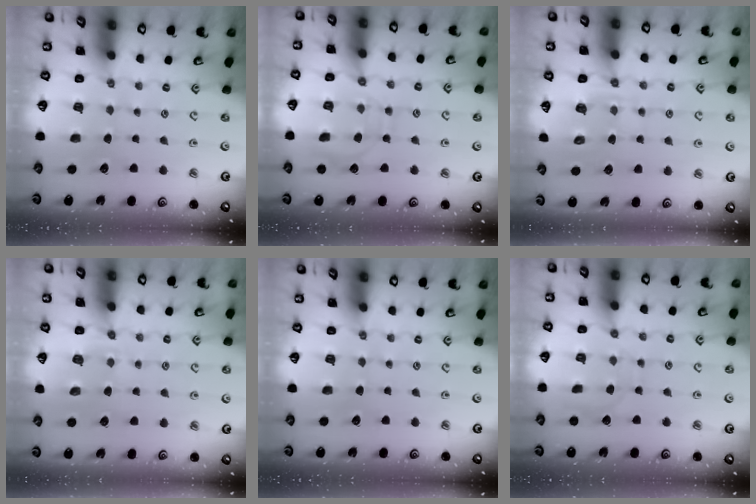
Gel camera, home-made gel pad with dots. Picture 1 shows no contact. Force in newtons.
{"total": 9.0, "press": 9.0, "slide": 1.0}
{"total": 6.7, "press": 6.7, "slide": 0.8}
{"total": 5.1, "press": 4.9, "slide": 1.5}
{"total": 0.0}
{"total": 4.6, "press": 4.6, "slide": 0.5}